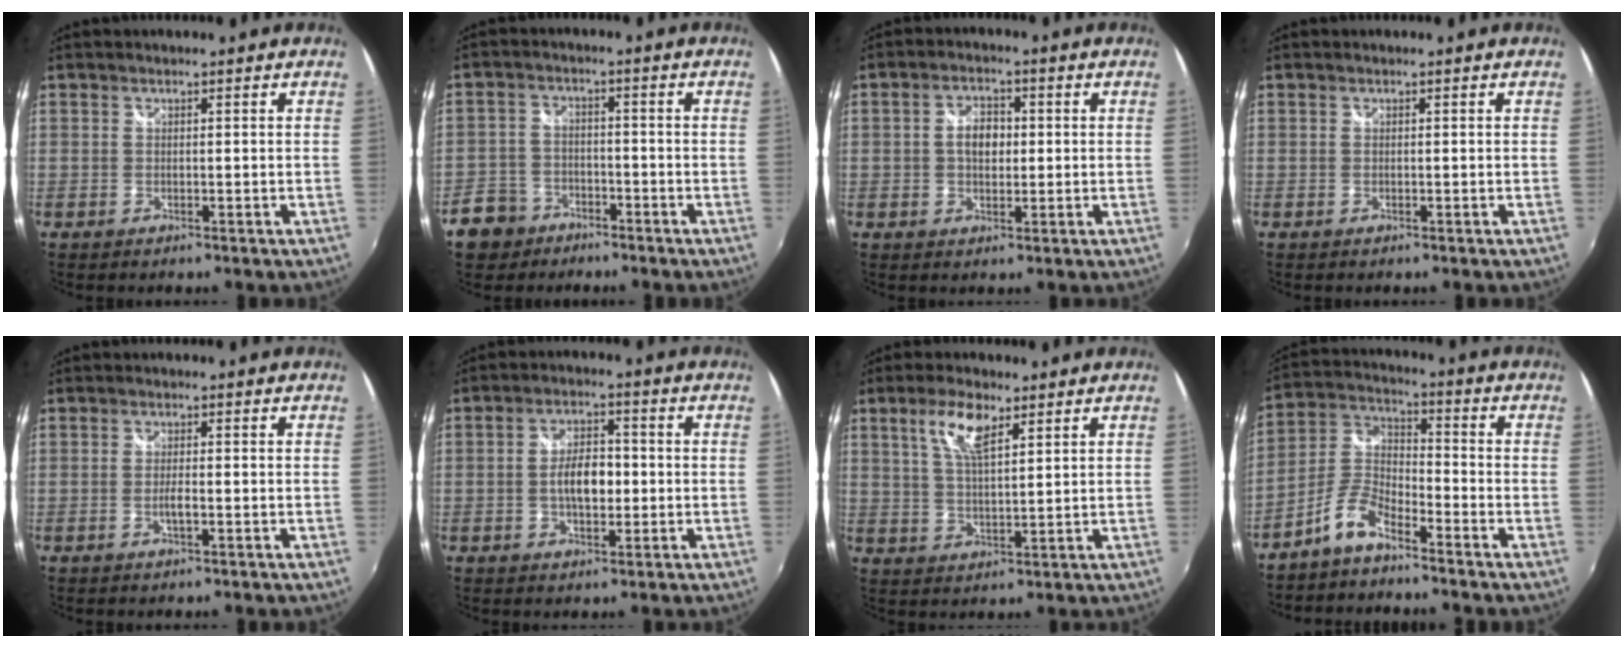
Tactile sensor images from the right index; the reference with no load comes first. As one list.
[{"total": 7.2, "force": [-4.7, 5.4, 1.2], "torque": [-0.043, 0.017, -0.083]}, {"total": 4.9, "force": [0.2, 3.2, 3.6], "torque": [-0.063, 0.011, 0.003]}, {"total": 0.0}, {"total": 1.9, "force": [-0.7, 0.2, 1.8], "torque": [-0.035, -0.002, -0.013]}, {"total": 6.7, "force": [-0.9, 3.4, 5.7], "torque": [-0.104, 0.007, -0.013]}, {"total": 6.9, "force": [3.6, 2.3, 5.4], "torque": [-0.102, 0.007, 0.071]}, {"total": 7.3, "force": [-5.3, 2.5, 4.3], "torque": [-0.107, 0.022, -0.112]}]